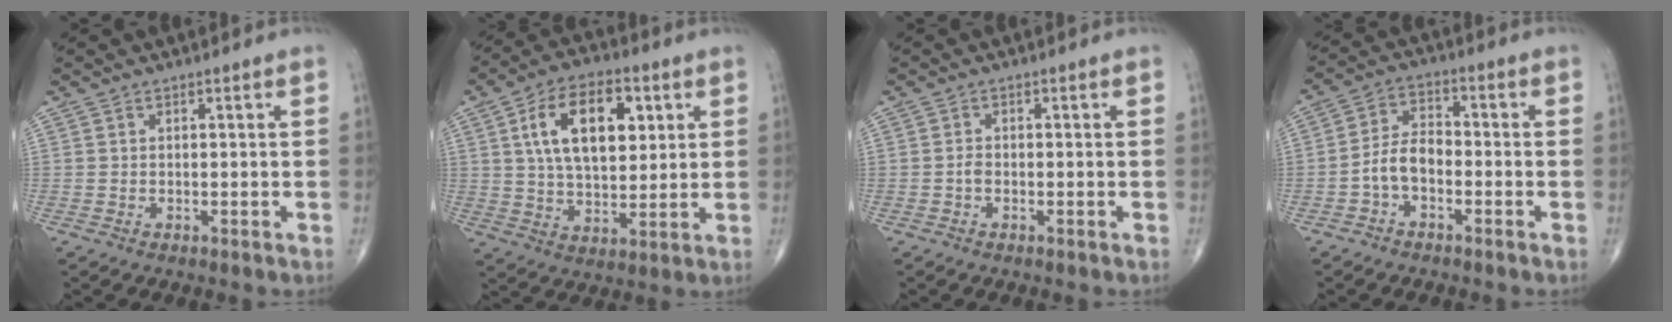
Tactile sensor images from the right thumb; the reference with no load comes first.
{"total": 15.9, "force": [4.8, 8.7, 12.4], "torque": [-0.189, -0.006, 0.084]}
{"total": 1.0, "force": [-0.4, 0.6, 0.7], "torque": [-0.012, 0.002, -0.010]}
{"total": 6.0, "force": [-2.2, 3.6, 4.3], "torque": [-0.075, 0.031, -0.051]}